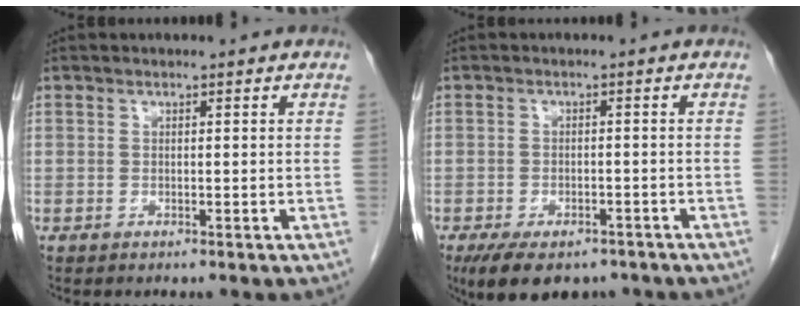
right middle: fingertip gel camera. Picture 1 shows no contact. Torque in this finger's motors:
{"motor_torque": [1.03, -0.83, 0.32, 0.09]}